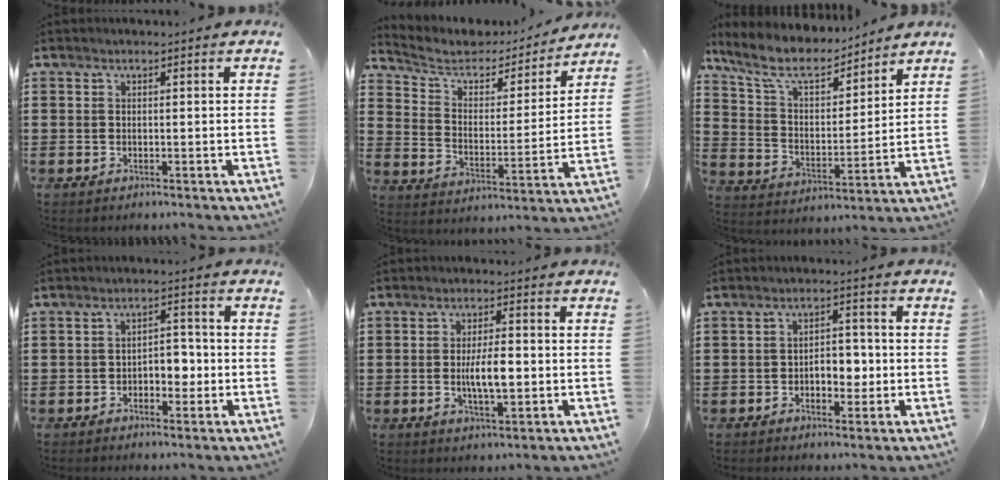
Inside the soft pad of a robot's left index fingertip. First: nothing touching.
{"total": 5.2, "force": [4.1, 2.5, 1.9], "torque": [-0.065, -0.025, 0.066]}
{"total": 8.6, "force": [7.2, 2.4, 4.0], "torque": [-0.111, -0.038, 0.125]}
{"total": 4.1, "force": [-1.5, 2.4, 2.9], "torque": [-0.049, 0.004, -0.034]}
{"total": 6.0, "force": [-0.6, 2.0, 5.6], "torque": [-0.107, -0.003, -0.018]}
{"total": 4.8, "force": [-1.1, 2.7, 3.8], "torque": [-0.056, 0.002, -0.028]}